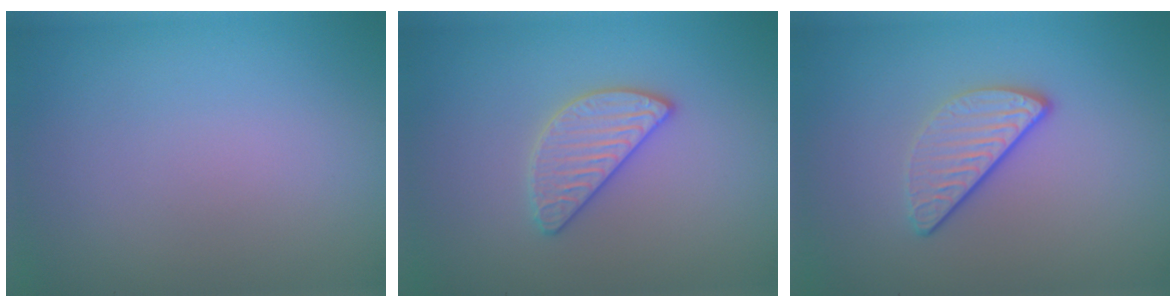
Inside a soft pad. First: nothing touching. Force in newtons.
{"total": 2.8, "press": 2.7, "slide": 0.5}
{"total": 2.9, "press": 2.4, "slide": 1.7}